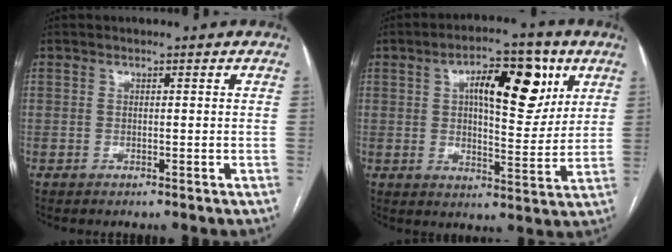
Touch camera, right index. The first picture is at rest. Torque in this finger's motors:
{"motor_torque": [1.15, 0.99, 0.32, 0.10]}